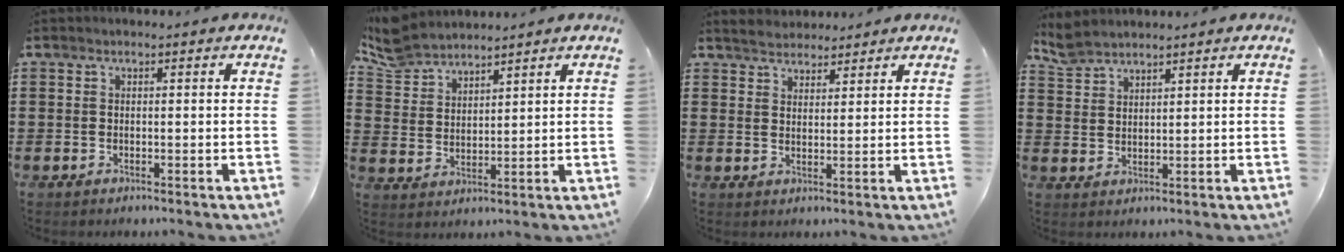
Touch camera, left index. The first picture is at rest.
{"total": 5.7, "force": [5.4, 1.5, 1.1], "torque": [-0.045, -0.014, 0.101]}
{"total": 2.9, "force": [2.7, 0.9, 0.0], "torque": [-0.010, 0.002, 0.051]}
{"total": 3.6, "force": [3.4, 0.9, 0.8], "torque": [-0.025, -0.004, 0.065]}